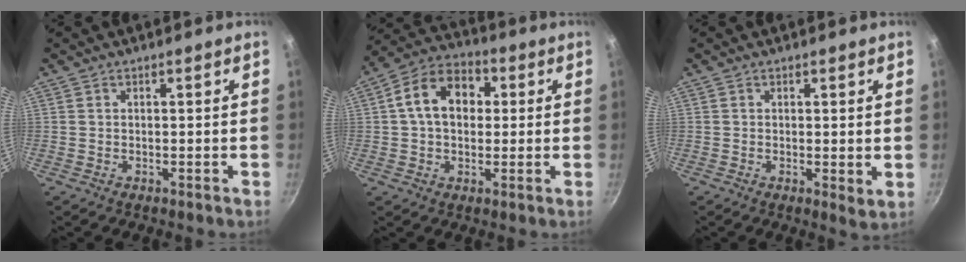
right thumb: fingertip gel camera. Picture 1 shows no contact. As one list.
[{"total": 11.9, "force": [1.8, 8.7, 8.0], "torque": [-0.103, 0.024, 0.011]}, {"total": 2.6, "force": [0.5, 1.0, 2.4], "torque": [-0.035, -0.009, 0.007]}]